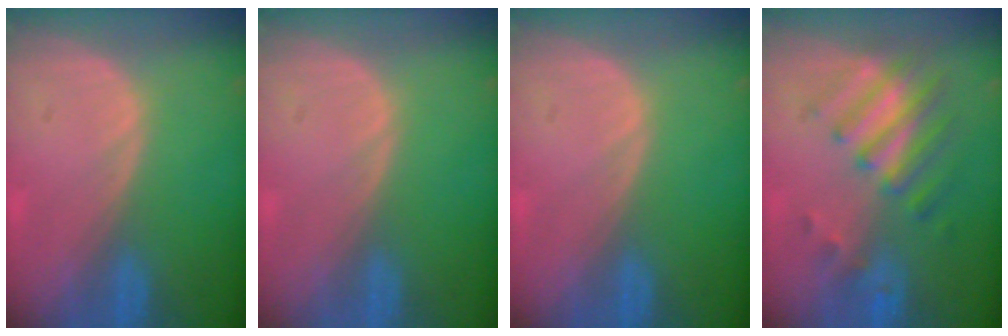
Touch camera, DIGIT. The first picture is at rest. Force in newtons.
{"total": 0.0}
{"total": 0.0}
{"total": 7.9, "press": 6.9, "slide": 3.8}